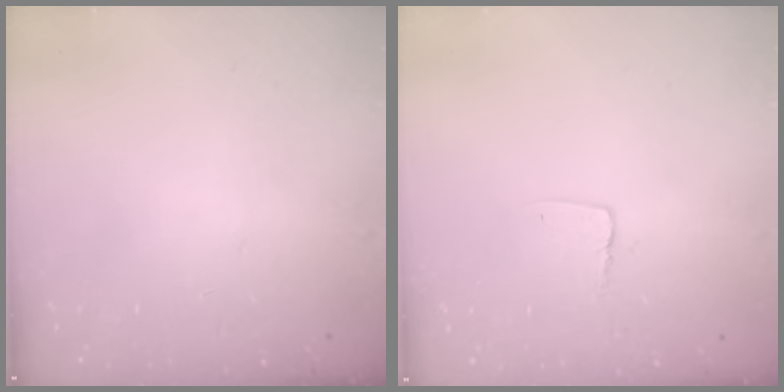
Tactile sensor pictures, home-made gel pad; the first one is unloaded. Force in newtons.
{"total": 3.8, "press": 3.8, "slide": 0.4}